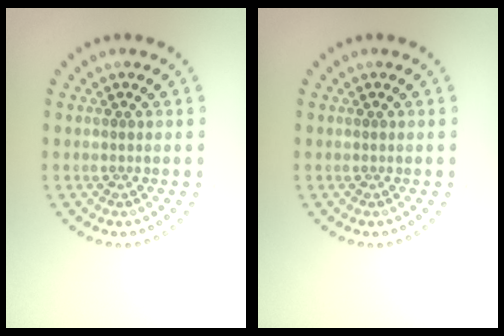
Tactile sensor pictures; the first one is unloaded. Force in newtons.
{"total": 0.0}